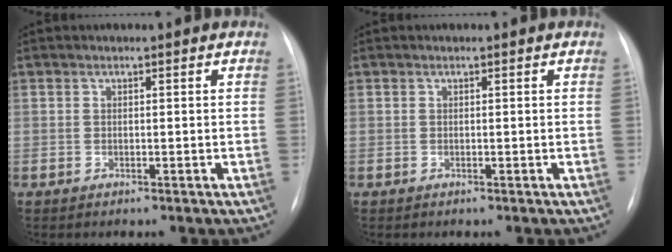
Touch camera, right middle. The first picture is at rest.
{"total": 0.0}